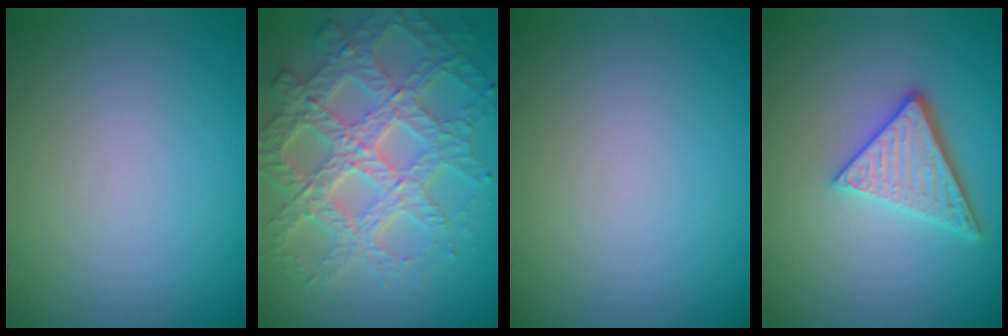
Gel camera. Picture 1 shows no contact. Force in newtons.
{"total": 6.9, "press": 6.0, "slide": 3.4}
{"total": 0.0}
{"total": 3.7, "press": 3.2, "slide": 1.8}